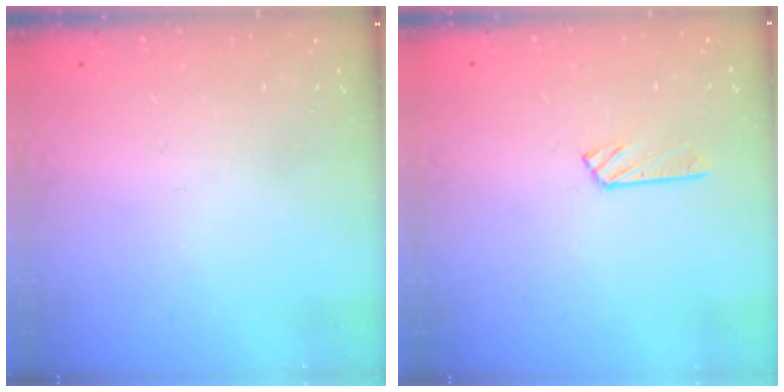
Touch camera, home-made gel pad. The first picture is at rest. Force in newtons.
{"total": 2.9, "press": 2.8, "slide": 0.3}